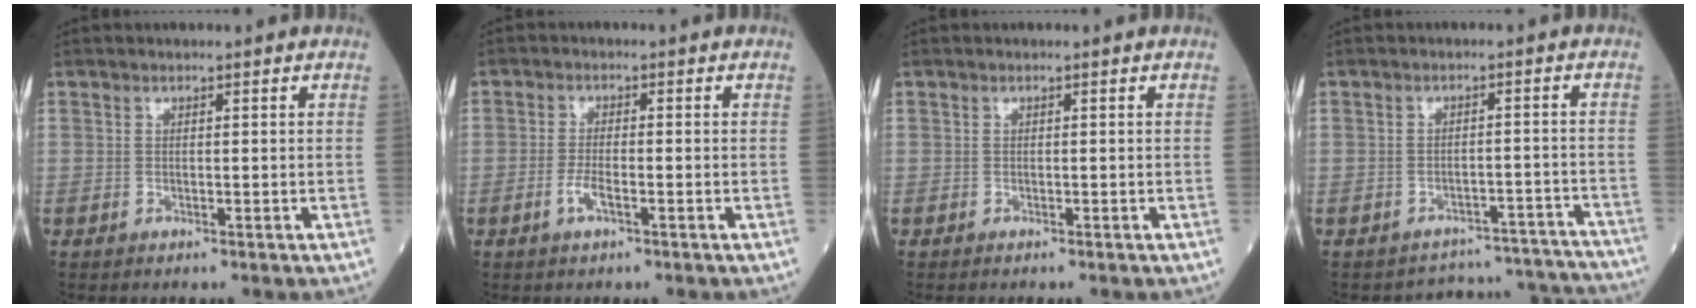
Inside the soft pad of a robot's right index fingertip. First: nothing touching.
{"total": 2.8, "force": [-1.2, 0.6, 2.5], "torque": [-0.056, -0.002, -0.026]}
{"total": 0.0}
{"total": 11.5, "force": [-11.4, 1.7, -1.2], "torque": [0.031, 0.043, -0.129]}